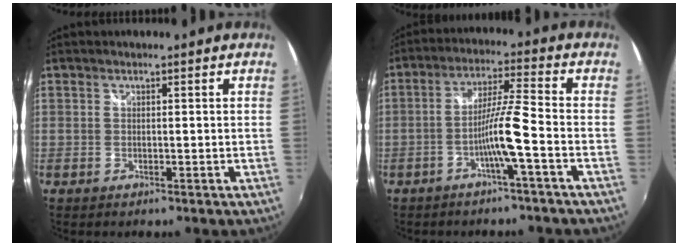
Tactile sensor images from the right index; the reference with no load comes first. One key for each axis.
{"total": 7.6, "fx": -3.3, "fy": -1.1, "fz": 6.8, "tx": -0.134, "ty": 0.003, "tz": -0.062}